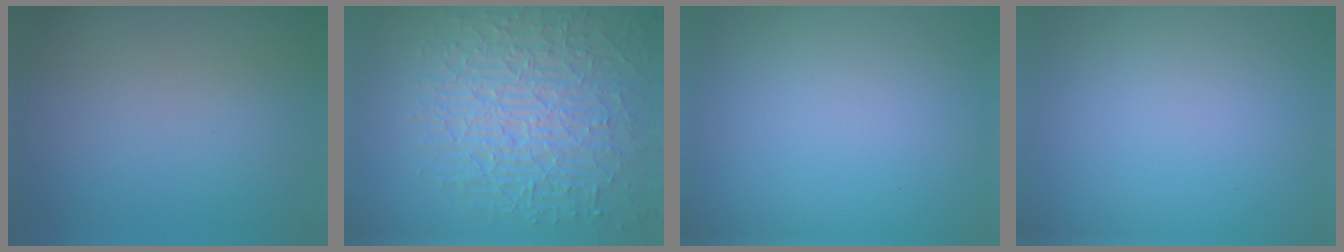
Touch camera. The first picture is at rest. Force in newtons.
{"total": 8.9, "press": 6.3, "slide": 6.4}
{"total": 0.0}
{"total": 0.0}